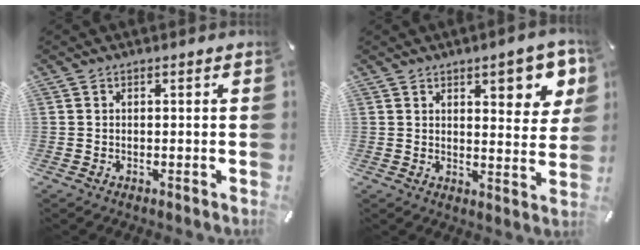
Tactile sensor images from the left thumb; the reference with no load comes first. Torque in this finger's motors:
{"motor_torque": [0.52, -0.01, 0.40, 0.38, -0.01]}